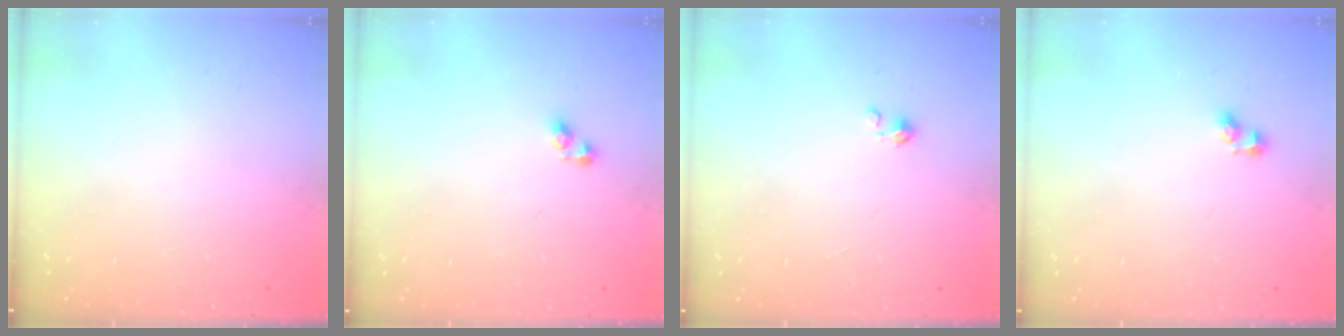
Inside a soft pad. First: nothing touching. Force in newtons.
{"total": 4.0, "press": 4.0, "slide": 0.2}
{"total": 0.0}
{"total": 3.0, "press": 2.7, "slide": 1.3}